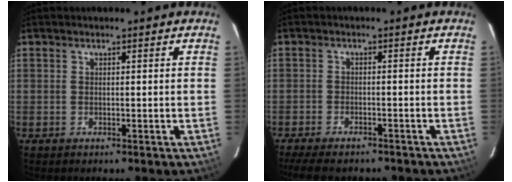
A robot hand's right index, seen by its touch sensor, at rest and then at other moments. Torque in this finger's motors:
{"motor_torque": [1.00, -1.14, 0.15, 0.01]}